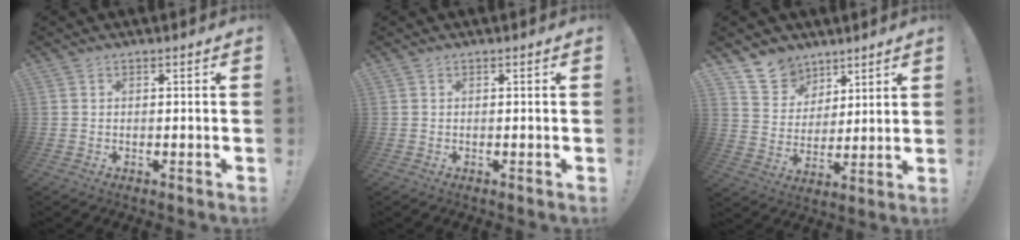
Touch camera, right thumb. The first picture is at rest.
{"total": 0.0}
{"total": 11.4, "force": [8.3, 7.5, 2.0], "torque": [-0.034, -0.066, 0.164]}